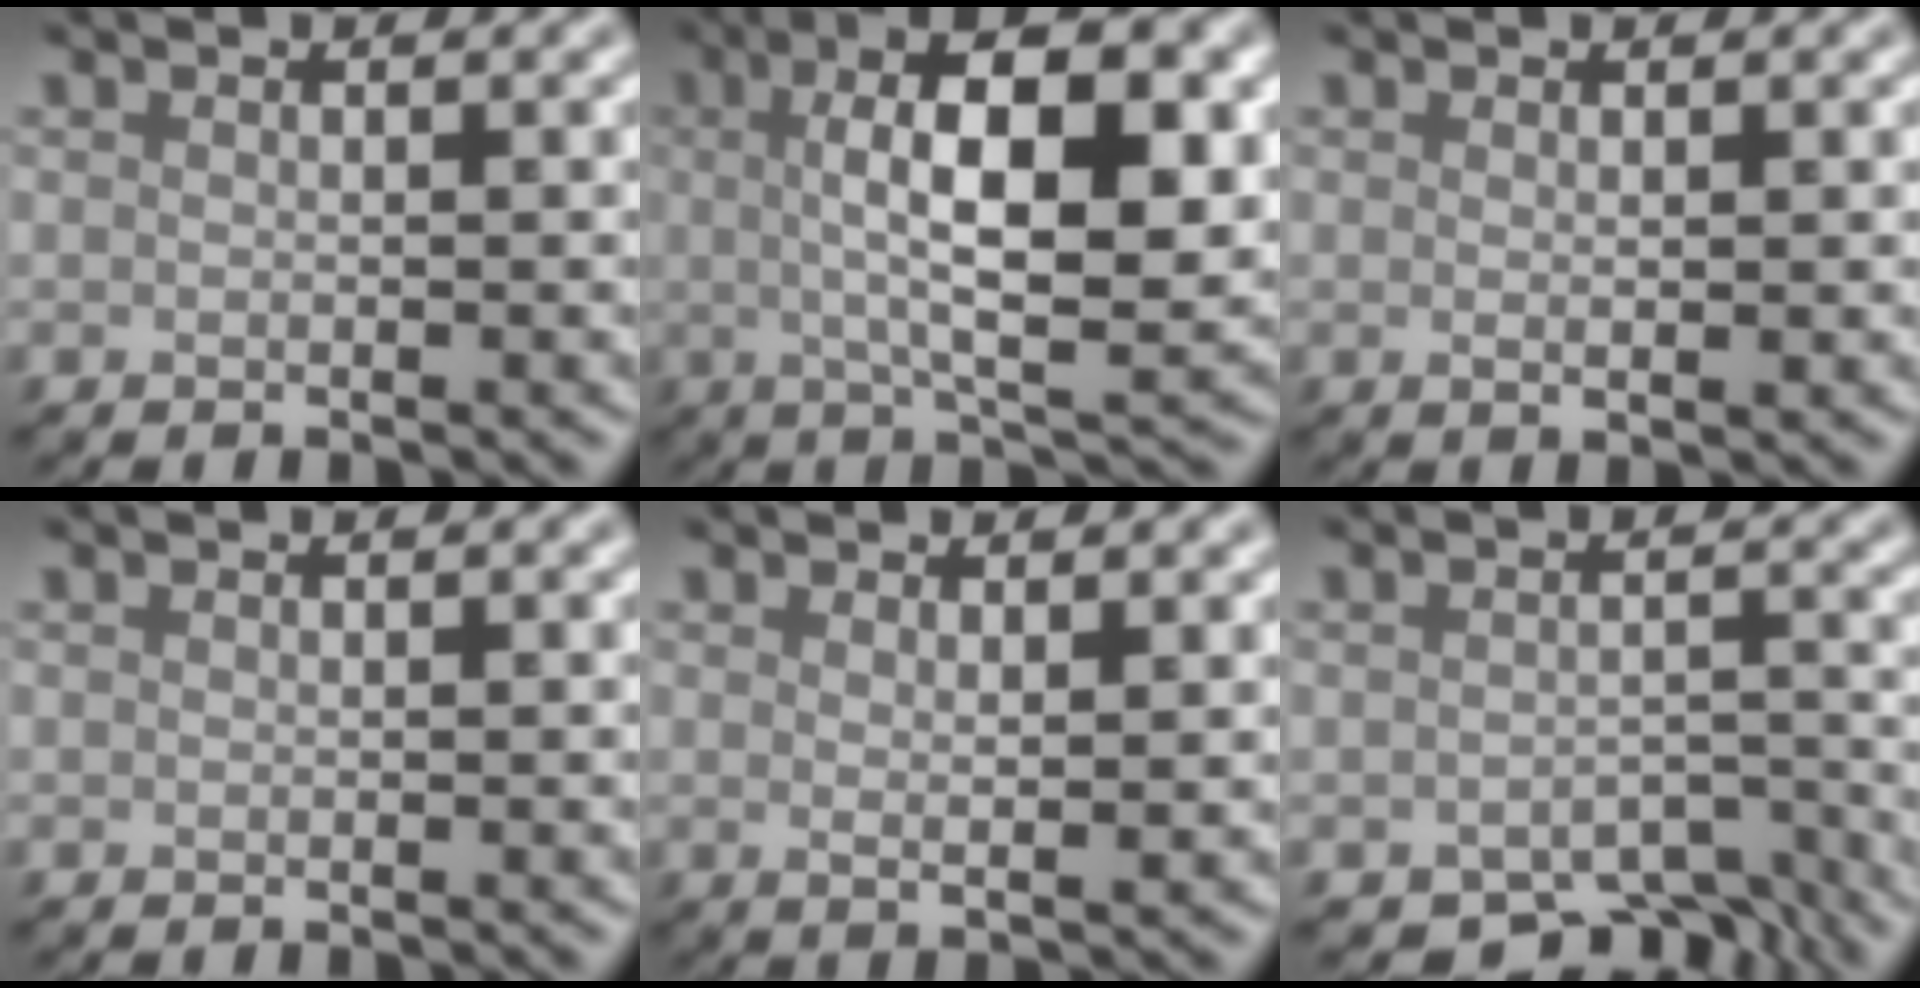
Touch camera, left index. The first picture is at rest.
{"total": 11.1, "force": [2.0, 3.6, 10.3], "torque": [-0.151, 0.009, 0.029]}
{"total": 1.1, "force": [0.4, 0.2, 1.1], "torque": [-0.015, 0.000, 0.004]}
{"total": 0.0}
{"total": 1.7, "force": [0.9, 0.4, 1.4], "torque": [-0.019, -0.004, 0.014]}
{"total": 4.7, "force": [-4.0, 1.7, 1.9], "torque": [-0.022, -0.012, -0.055]}